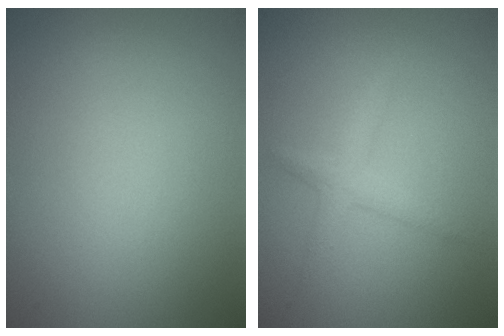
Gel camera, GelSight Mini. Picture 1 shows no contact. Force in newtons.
{"total": 1.8, "press": 1.8, "slide": 0.1}